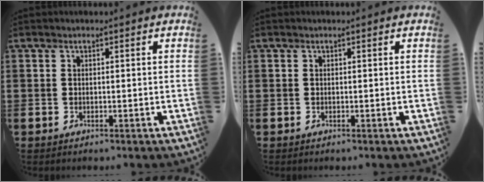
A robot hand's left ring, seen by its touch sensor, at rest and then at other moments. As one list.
[{"total": 0.0}]